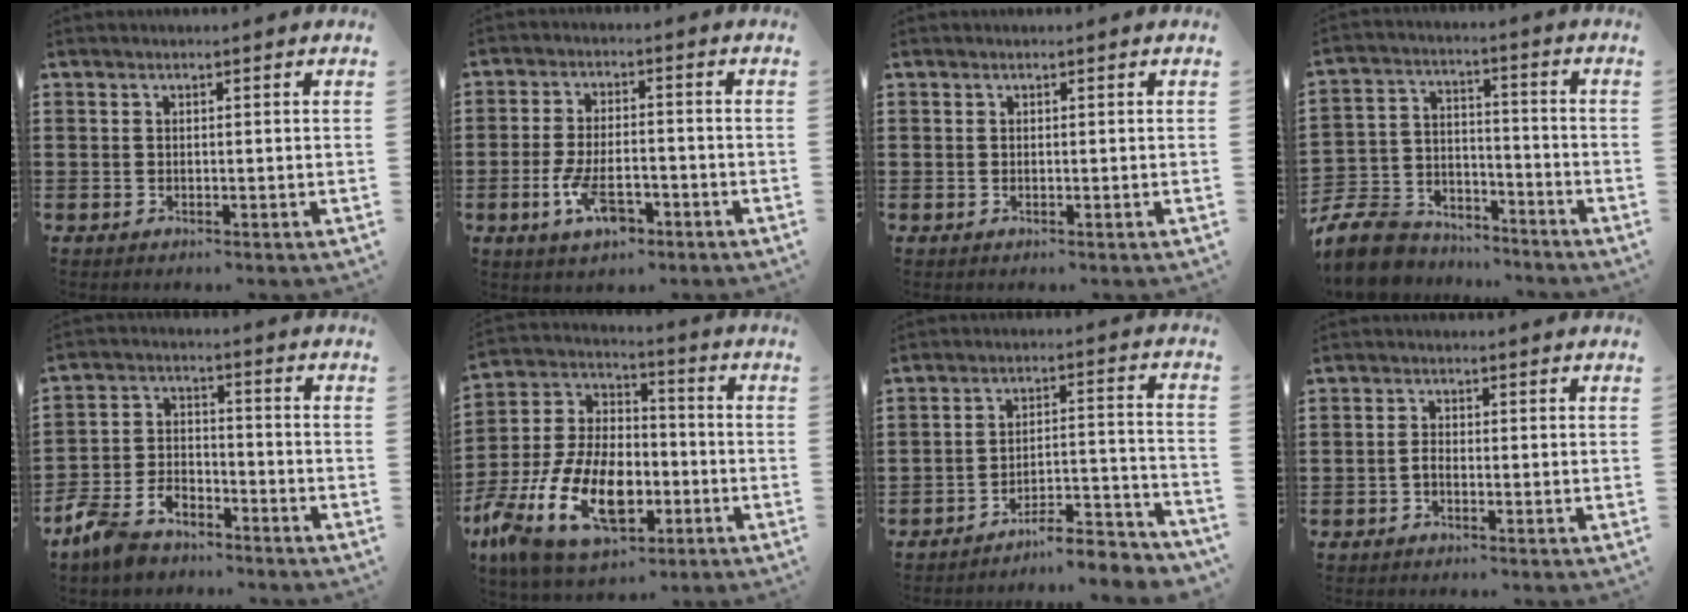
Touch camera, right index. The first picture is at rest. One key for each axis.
{"total": 6.9, "fx": -3.0, "fy": 3.0, "fz": 5.4, "tx": -0.108, "ty": 0.004, "tz": -0.055}
{"total": 0.0}
{"total": 9.1, "fx": -8.4, "fy": 2.9, "fz": 1.8, "tx": -0.056, "ty": 0.020, "tz": -0.168}
{"total": 5.6, "fx": -5.0, "fy": 2.1, "fz": 1.5, "tx": -0.055, "ty": 0.005, "tz": -0.105}
{"total": 16.1, "fx": -5.7, "fy": 9.8, "fz": 11.3, "tx": -0.262, "ty": 0.012, "tz": -0.100}
{"total": 7.3, "fx": -6.8, "fy": 0.6, "fz": 2.4, "tx": -0.030, "ty": 0.013, "tz": -0.131}
{"total": 1.4, "fx": -0.9, "fy": 0.5, "fz": 1.0, "tx": -0.021, "ty": -0.001, "tz": -0.016}